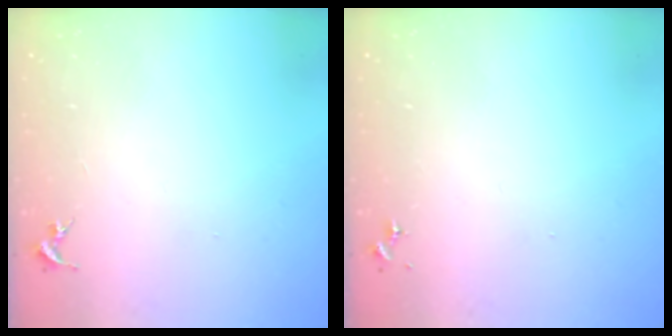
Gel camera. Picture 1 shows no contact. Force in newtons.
{"total": 0.0}